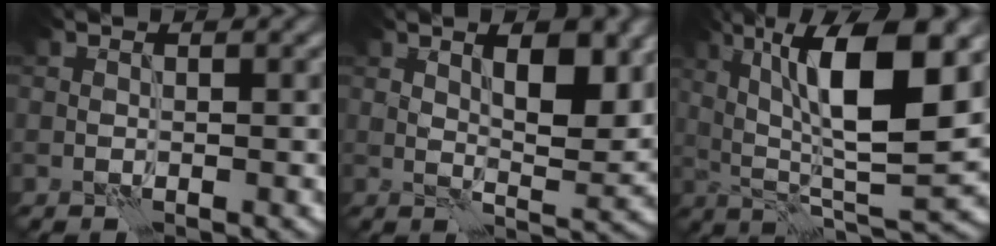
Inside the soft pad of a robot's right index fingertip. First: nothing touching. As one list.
[{"total": 5.9, "force": [2.1, 2.0, 5.1], "torque": [-0.072, 0.000, 0.035]}, {"total": 11.9, "force": [3.6, 3.3, 10.9], "torque": [-0.180, 0.004, 0.065]}]